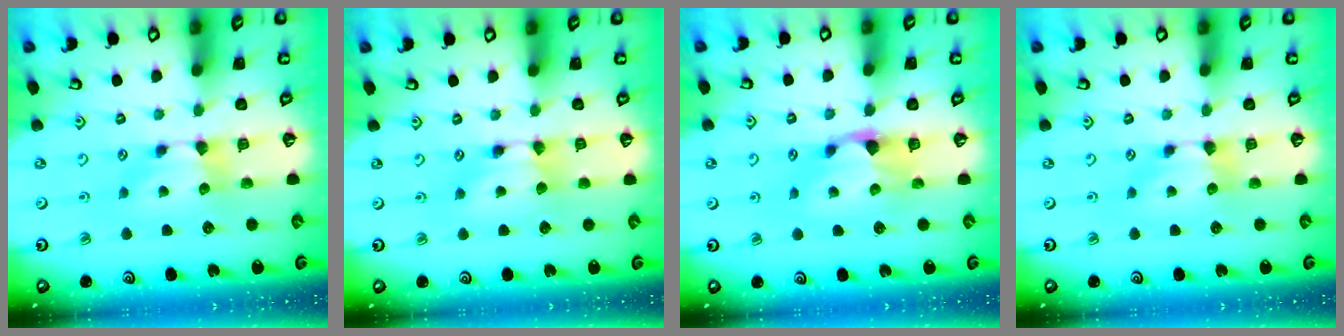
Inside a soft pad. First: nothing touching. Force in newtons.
{"total": 1.5, "press": 1.5, "slide": 0.1}
{"total": 2.2, "press": 1.8, "slide": 1.1}
{"total": 0.0}